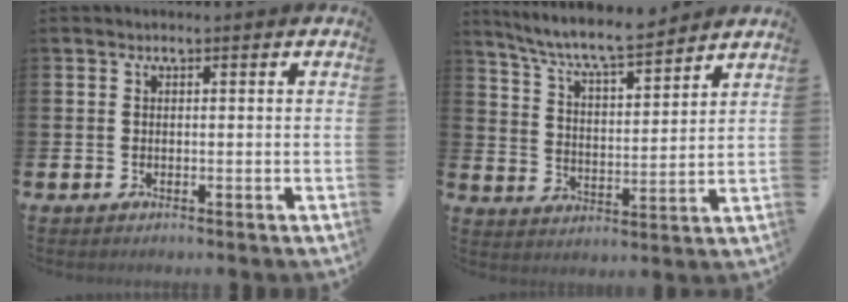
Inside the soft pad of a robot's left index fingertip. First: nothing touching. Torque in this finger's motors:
{"motor_torque": [1.05, -1.09, 0.64, 0.21]}